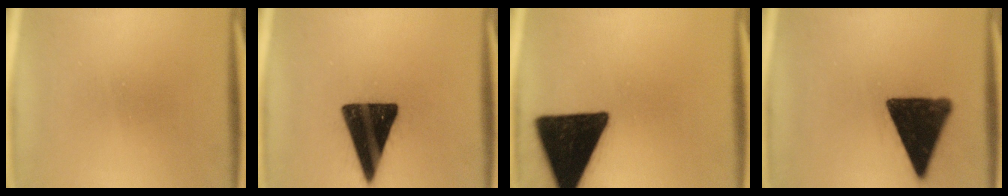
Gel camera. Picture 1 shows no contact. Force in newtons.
{"total": 18.3}
{"total": 19.8}
{"total": 15.2}